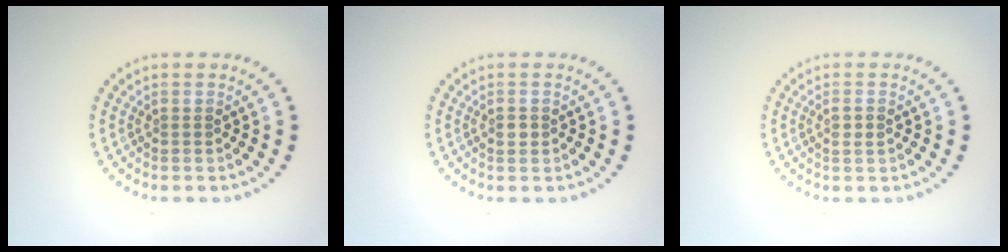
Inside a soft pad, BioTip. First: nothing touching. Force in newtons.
{"total": 1.1, "press": 1.1, "slide": 0.2}
{"total": 1.1, "press": 1.0, "slide": 0.3}